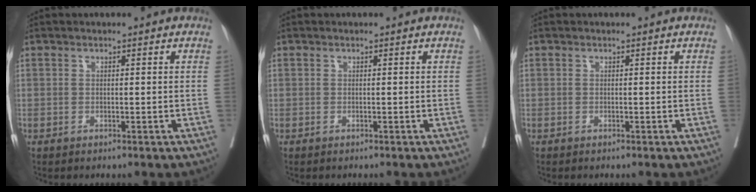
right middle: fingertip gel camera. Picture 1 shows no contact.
{"total": 0.6, "force": [-0.6, 0.0, 0.3], "torque": [-0.001, 0.000, -0.007]}
{"total": 0.0}